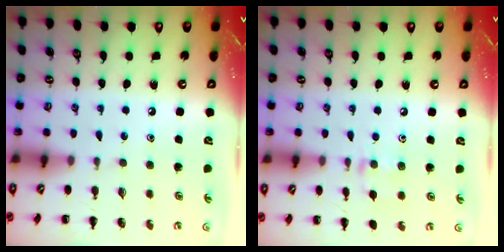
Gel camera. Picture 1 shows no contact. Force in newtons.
{"total": 7.4, "press": 7.1, "slide": 2.0}